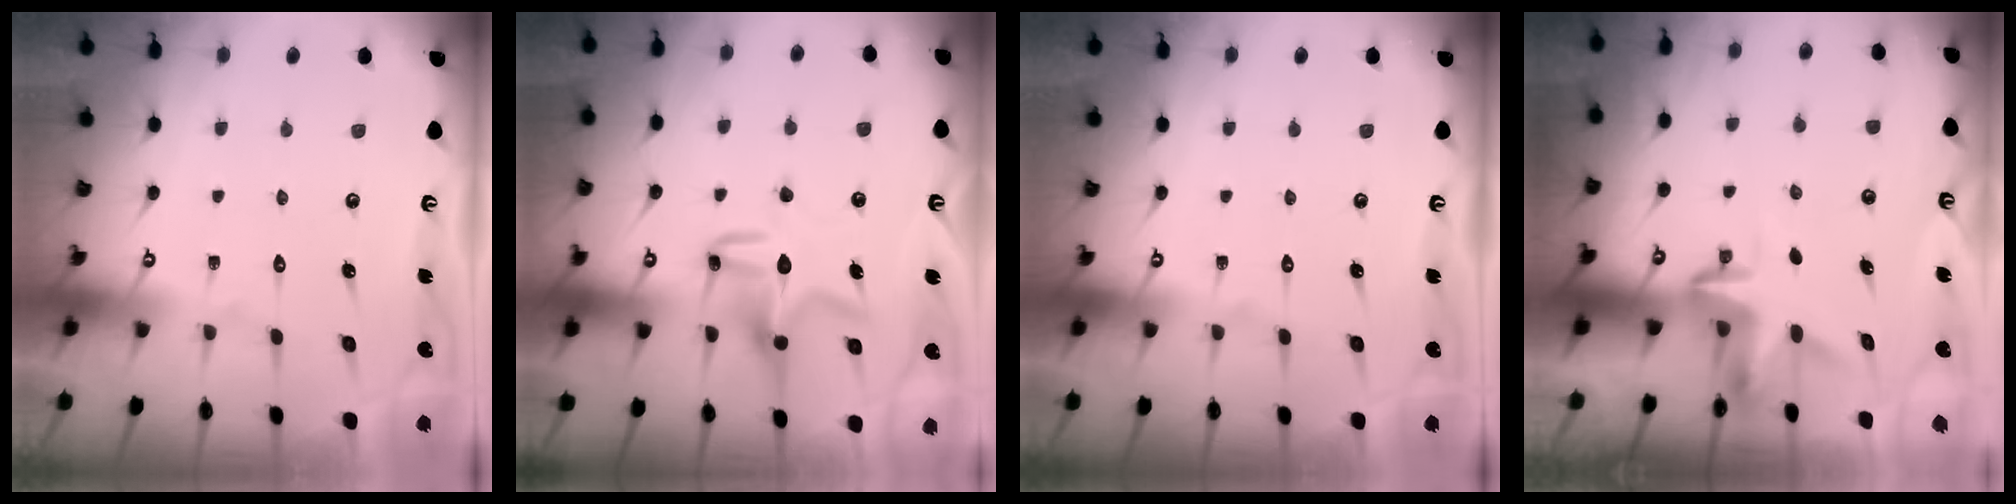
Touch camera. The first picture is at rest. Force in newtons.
{"total": 11.6, "press": 11.6, "slide": 0.3}
{"total": 0.0}
{"total": 3.4, "press": 3.4, "slide": 0.2}